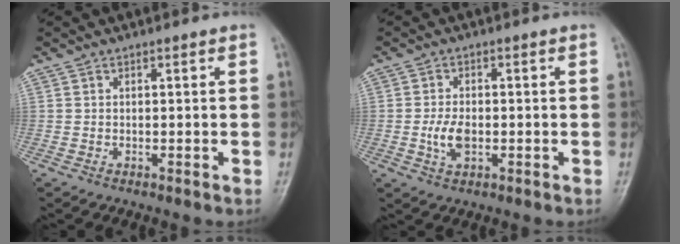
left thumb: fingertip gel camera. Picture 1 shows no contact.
{"total": 4.7, "force": [-0.9, 2.8, 3.7], "torque": [-0.068, 0.002, -0.016]}